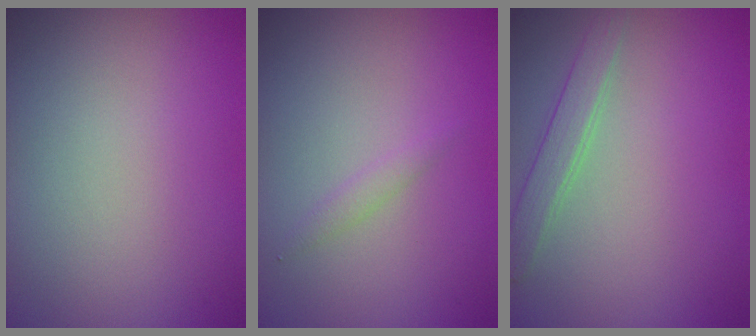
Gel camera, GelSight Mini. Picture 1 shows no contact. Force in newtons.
{"total": 0.8, "press": 0.8, "slide": 0.1}
{"total": 2.1, "press": 2.1, "slide": 0.1}